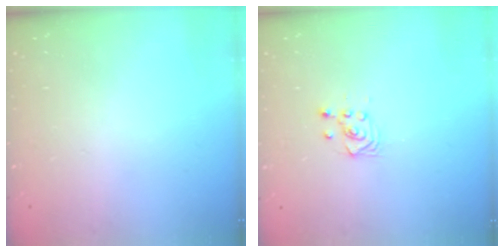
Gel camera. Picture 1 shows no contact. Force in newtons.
{"total": 3.5, "press": 3.2, "slide": 1.5}